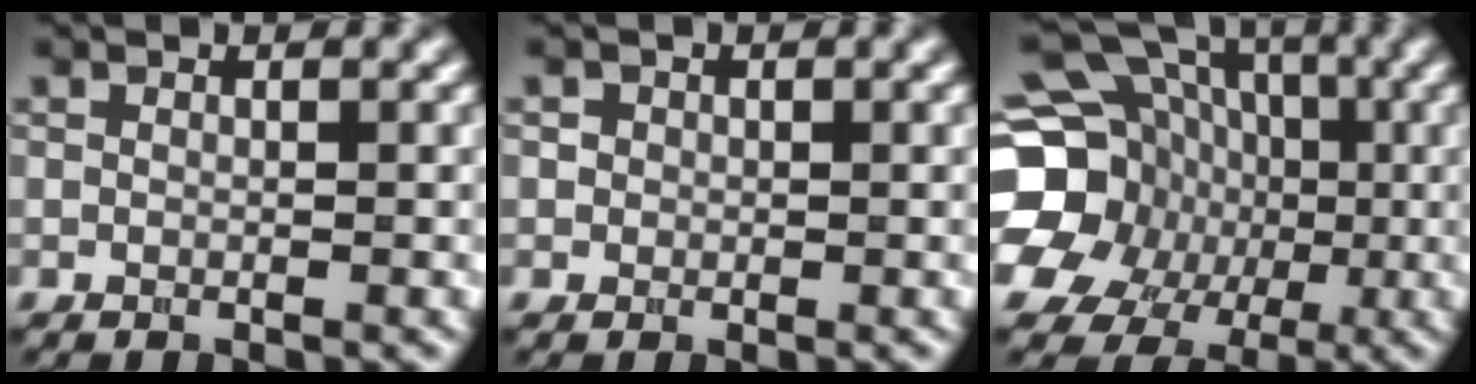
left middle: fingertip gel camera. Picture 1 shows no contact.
{"total": 1.3, "force": [0.5, 1.1, 0.5], "torque": [-0.004, 0.004, 0.008]}
{"total": 21.0, "force": [-2.8, 18.8, 9.0], "torque": [-0.195, 0.002, -0.077]}